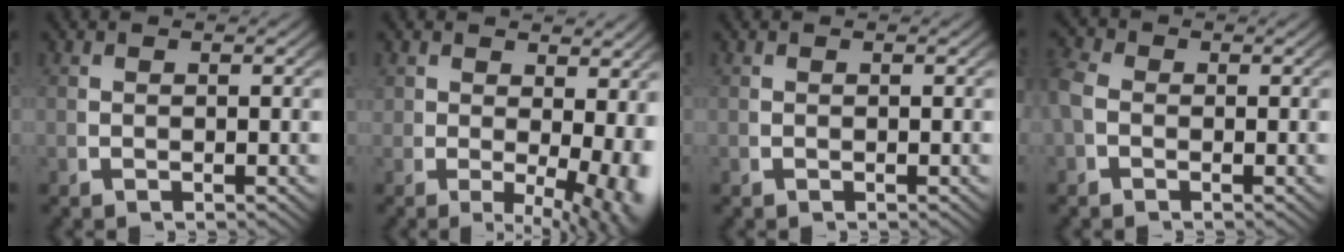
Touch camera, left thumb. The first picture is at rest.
{"total": 5.2, "force": [-0.4, 2.8, 4.4], "torque": [-0.052, -0.033, 0.008]}
{"total": 0.0}
{"total": 2.1, "force": [-0.2, 1.8, 1.0], "torque": [-0.036, -0.004, -0.006]}